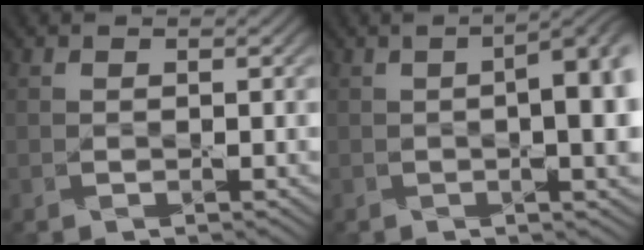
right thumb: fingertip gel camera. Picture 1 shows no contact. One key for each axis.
{"total": 8.0, "fx": 0.2, "fy": 2.7, "fz": 7.5, "tx": -0.096, "ty": 0.003, "tz": 0.004}